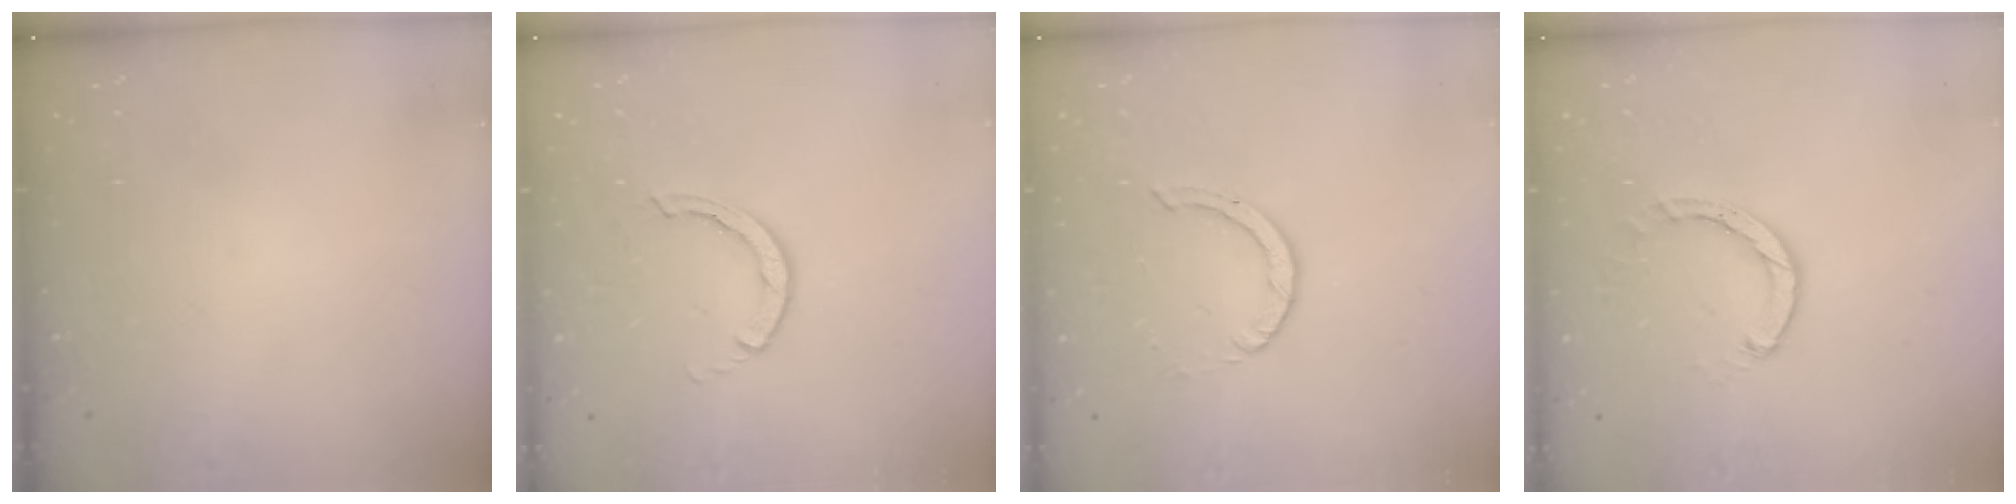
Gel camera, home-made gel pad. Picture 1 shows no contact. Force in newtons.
{"total": 2.8, "press": 2.8, "slide": 0.3}
{"total": 2.2, "press": 2.2, "slide": 0.2}
{"total": 3.0, "press": 3.0, "slide": 0.4}